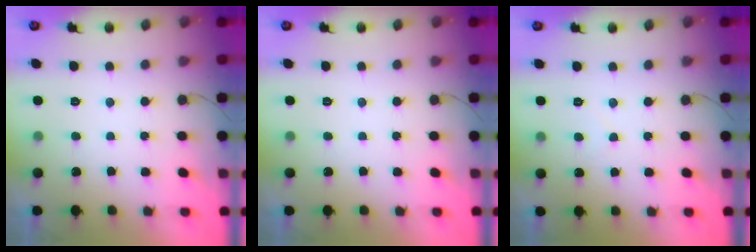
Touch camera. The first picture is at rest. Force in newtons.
{"total": 0.0}
{"total": 3.6, "press": 3.6, "slide": 0.3}